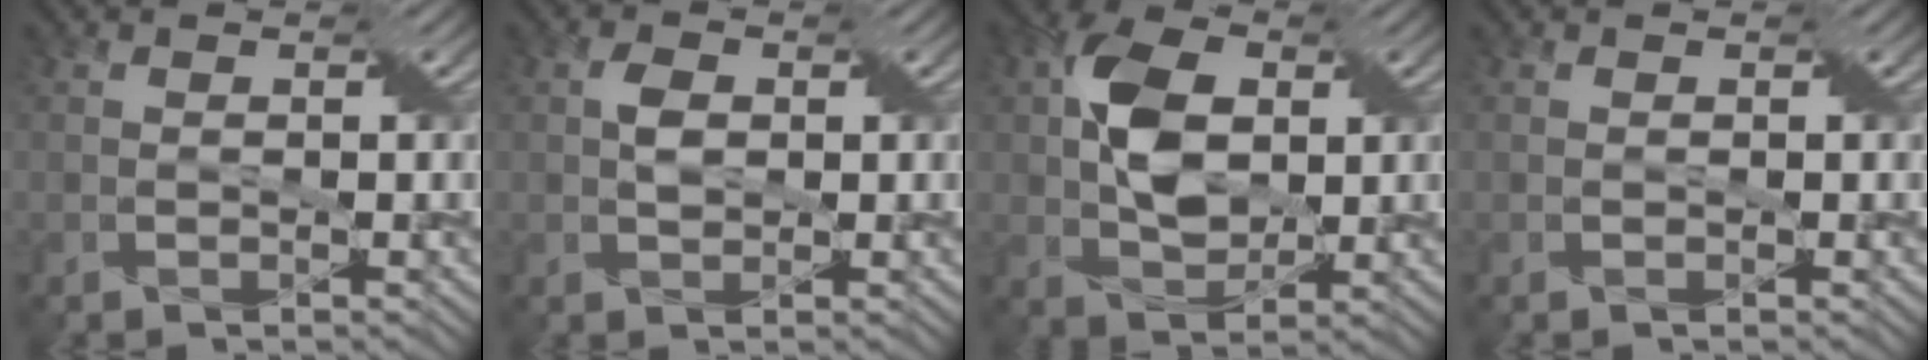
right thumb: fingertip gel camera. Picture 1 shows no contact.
{"total": 2.1, "force": [0.3, 1.3, 1.6], "torque": [-0.033, 0.004, 0.003]}
{"total": 8.0, "force": [1.4, 5.2, 5.9], "torque": [-0.124, 0.009, 0.024]}
{"total": 0.0}